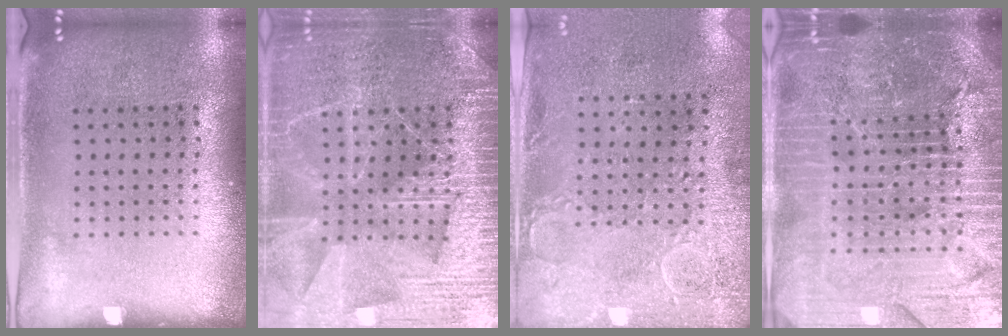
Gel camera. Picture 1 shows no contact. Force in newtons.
{"total": 6.6, "press": 6.5, "slide": 0.9}
{"total": 3.0, "press": 2.2, "slide": 2.0}
{"total": 6.1, "press": 5.4, "slide": 2.8}